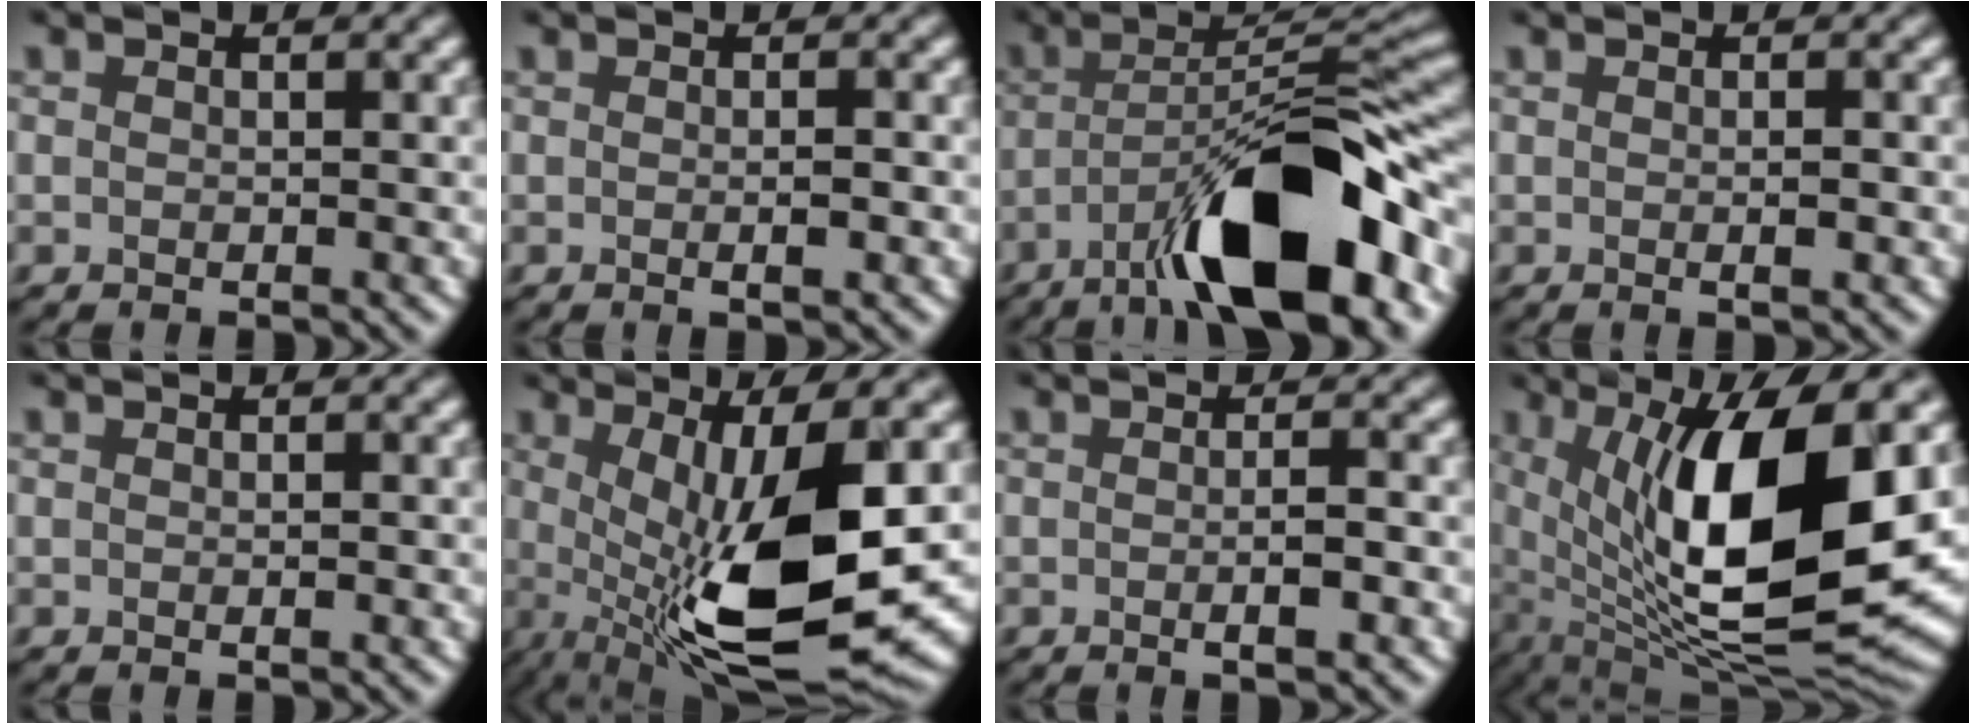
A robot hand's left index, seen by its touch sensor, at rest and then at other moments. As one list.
[{"total": 1.9, "force": [-0.1, 0.5, 1.9], "torque": [-0.021, -0.002, -0.004]}, {"total": 12.7, "force": [-6.4, 3.2, 10.5], "torque": [-0.155, 0.016, -0.110]}, {"total": 1.6, "force": [0.0, 0.4, 1.6], "torque": [-0.019, 0.001, -0.003]}, {"total": 0.7, "force": [0.1, 0.2, 0.6], "torque": [-0.008, 0.004, 0.001]}, {"total": 13.8, "force": [-0.8, 4.3, 13.1], "torque": [-0.219, -0.027, -0.008]}, {"total": 2.6, "force": [-0.2, 0.7, 2.5], "torque": [-0.025, -0.001, -0.003]}, {"total": 15.0, "force": [2.0, 5.7, 13.8], "torque": [-0.240, -0.025, 0.040]}]